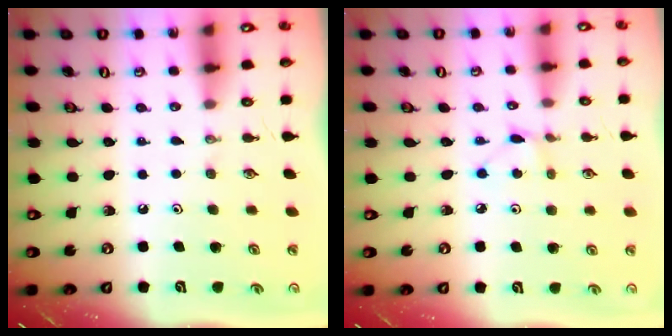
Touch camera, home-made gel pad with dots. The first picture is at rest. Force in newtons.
{"total": 2.9, "press": 2.9, "slide": 0.4}